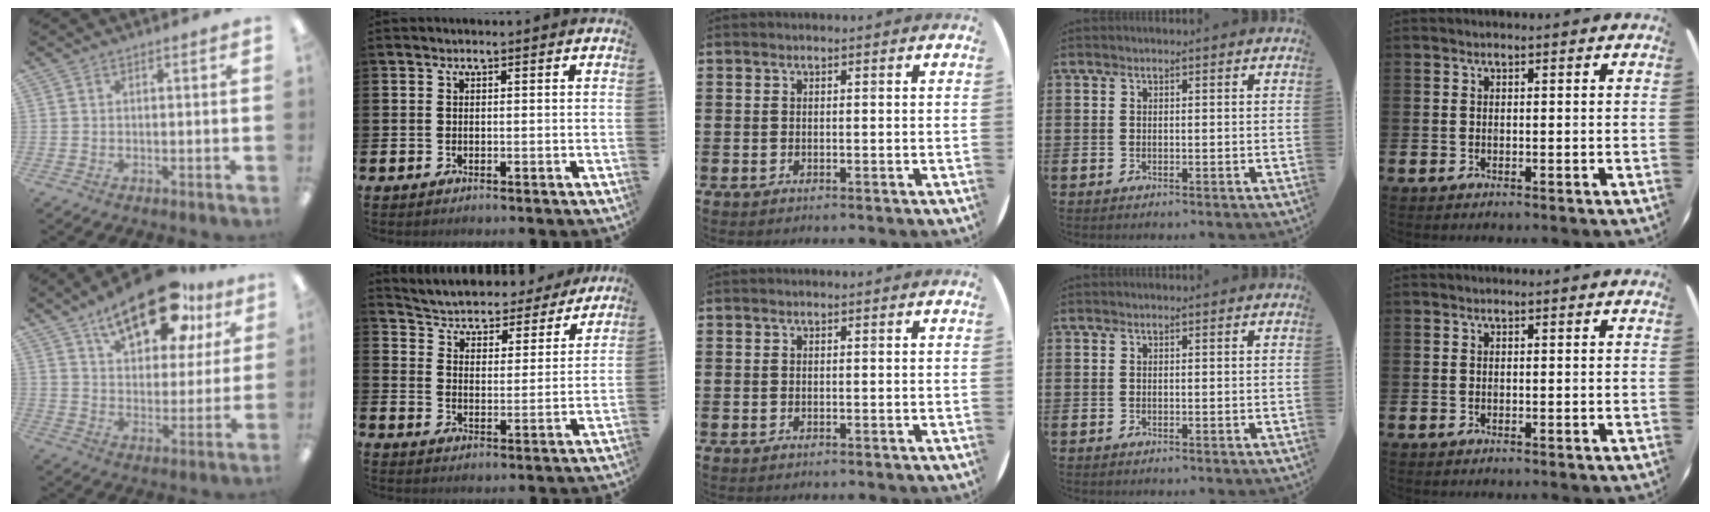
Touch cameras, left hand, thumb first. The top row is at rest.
{"thumb": {"total": 19.8, "force": [13.1, 8.6, 12.1], "torque": [-0.188, -0.060, 0.220]}, "index": {"total": 4.5, "force": [4.2, 1.3, 0.5], "torque": [-0.040, -0.039, 0.067]}}